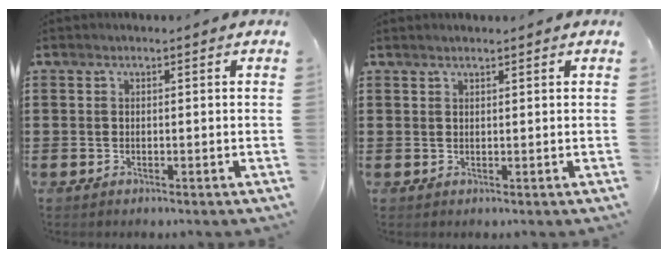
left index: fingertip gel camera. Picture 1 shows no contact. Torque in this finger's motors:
{"motor_torque": [1.15, 0.98, 0.08, -0.01]}